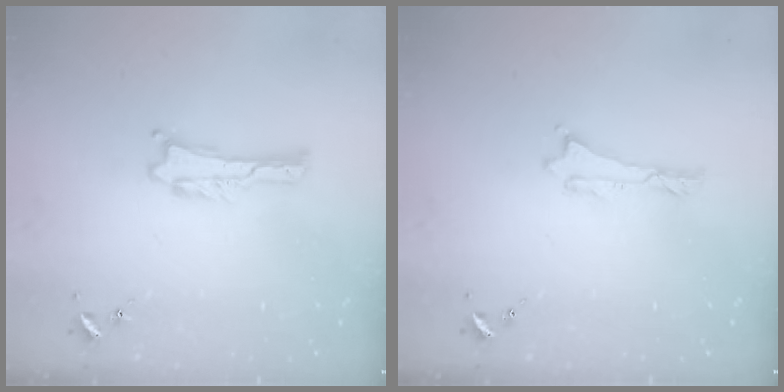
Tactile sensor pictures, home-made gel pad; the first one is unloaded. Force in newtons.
{"total": 0.0}